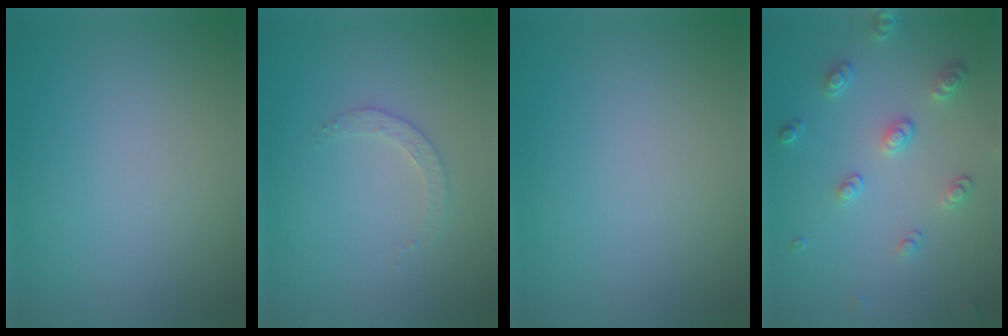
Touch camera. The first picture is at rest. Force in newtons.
{"total": 1.6, "press": 1.5, "slide": 0.3}
{"total": 0.0}
{"total": 2.6, "press": 2.5, "slide": 0.7}